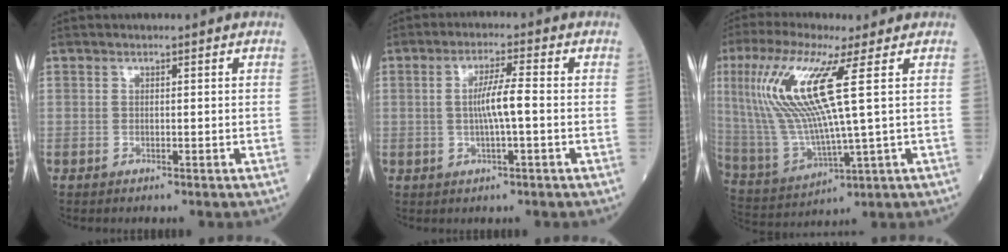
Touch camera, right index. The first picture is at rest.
{"total": 5.1, "force": [-0.3, 0.0, 5.1], "torque": [-0.097, 0.003, -0.006]}
{"total": 15.0, "force": [4.5, 0.9, 14.3], "torque": [-0.331, -0.002, 0.090]}